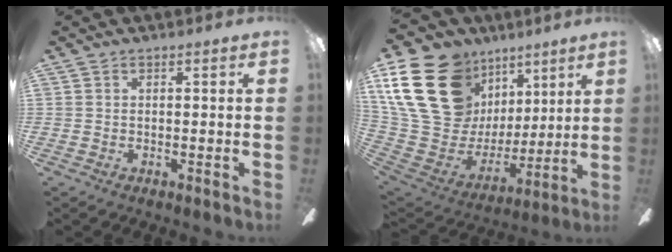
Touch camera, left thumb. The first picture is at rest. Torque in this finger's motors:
{"motor_torque": [0.50, 0.62, 1.65, -1.11, 0.51]}